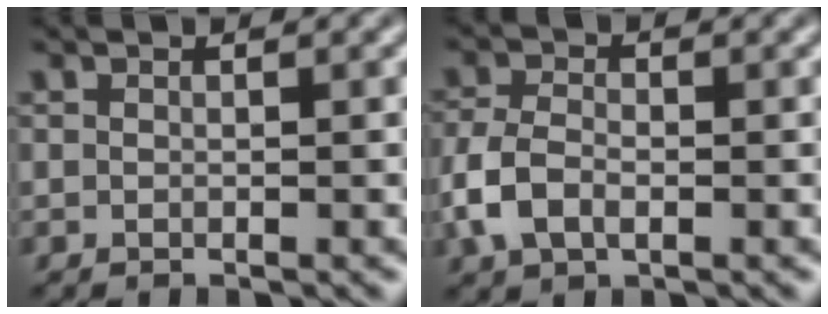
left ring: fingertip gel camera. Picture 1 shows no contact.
{"total": 3.8, "force": [-1.2, 2.5, 2.6], "torque": [-0.065, -0.001, -0.032]}